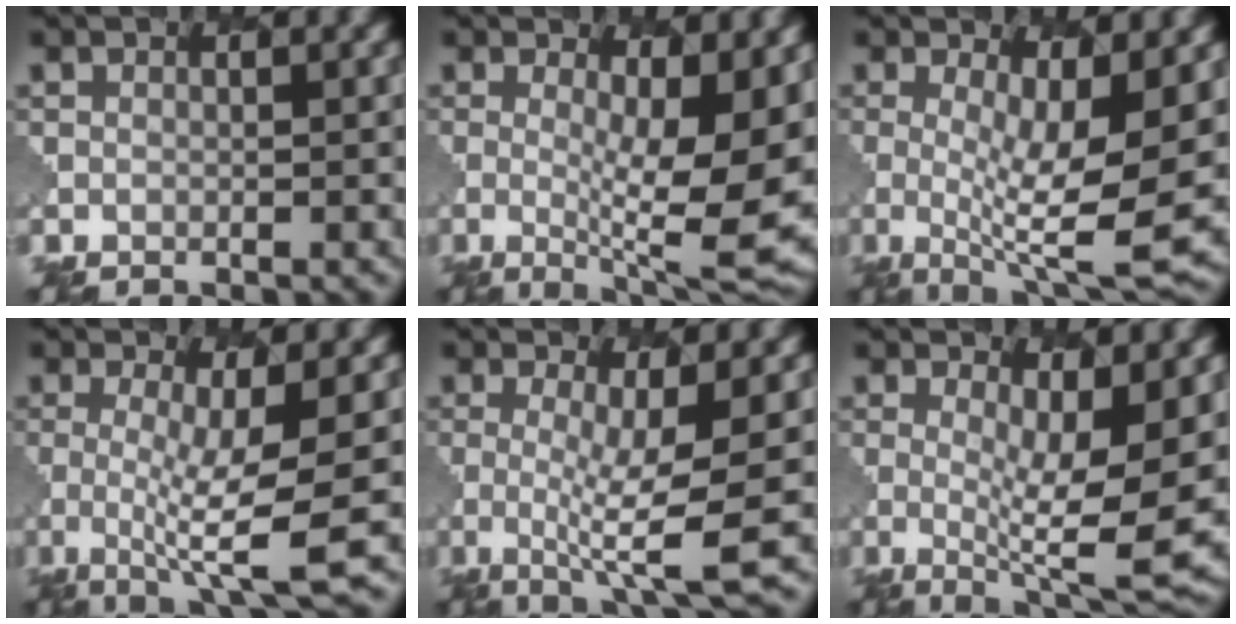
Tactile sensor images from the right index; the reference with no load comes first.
{"total": 10.9, "force": [0.4, 3.1, 10.5], "torque": [-0.139, -0.020, 0.009]}
{"total": 8.7, "force": [-0.2, 2.3, 8.4], "torque": [-0.136, -0.013, -0.003]}
{"total": 6.0, "force": [-0.5, 1.0, 5.9], "torque": [-0.107, -0.013, -0.012]}
{"total": 5.8, "force": [-0.3, 1.0, 5.7], "torque": [-0.104, -0.014, -0.006]}
{"total": 8.7, "force": [0.4, 2.3, 8.3], "torque": [-0.132, -0.016, 0.010]}